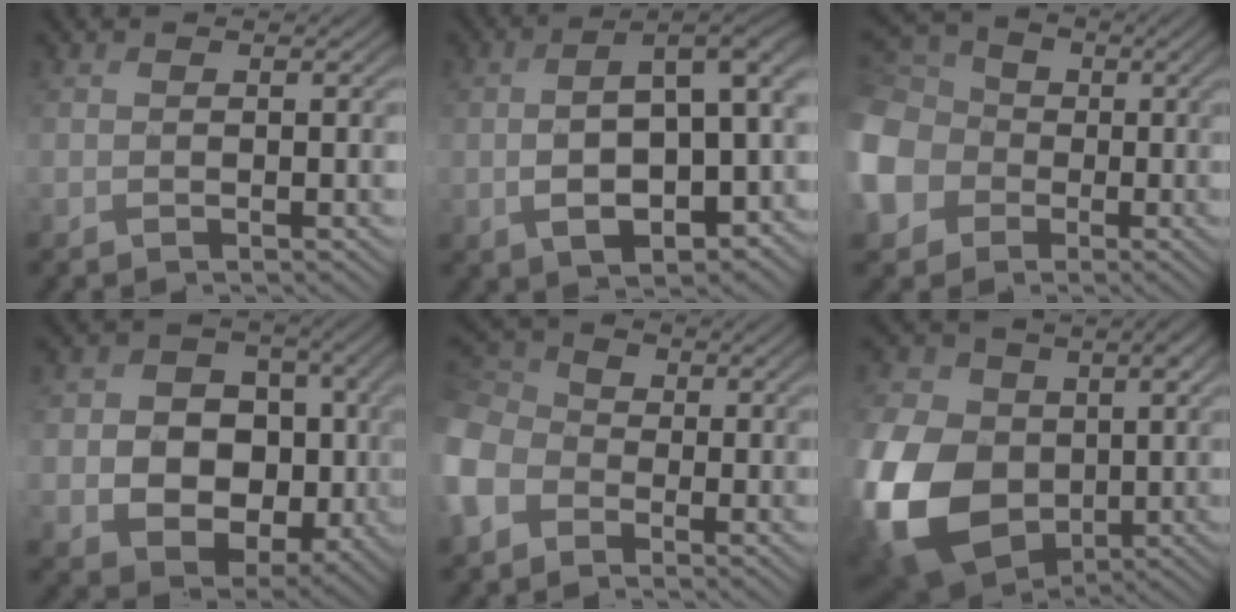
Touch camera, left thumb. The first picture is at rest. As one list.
[{"total": 13.2, "force": [-1.8, 7.2, 10.9], "torque": [-0.189, -0.015, -0.019]}, {"total": 12.5, "force": [-2.5, 10.8, 5.9], "torque": [-0.211, -0.026, -0.064]}, {"total": 11.1, "force": [-1.1, 9.0, 6.5], "torque": [-0.132, -0.023, -0.027]}, {"total": 8.6, "force": [-3.3, 6.5, 4.4], "torque": [-0.153, -0.008, -0.087]}, {"total": 16.8, "force": [-1.7, 12.9, 10.6], "torque": [-0.284, -0.019, -0.029]}]